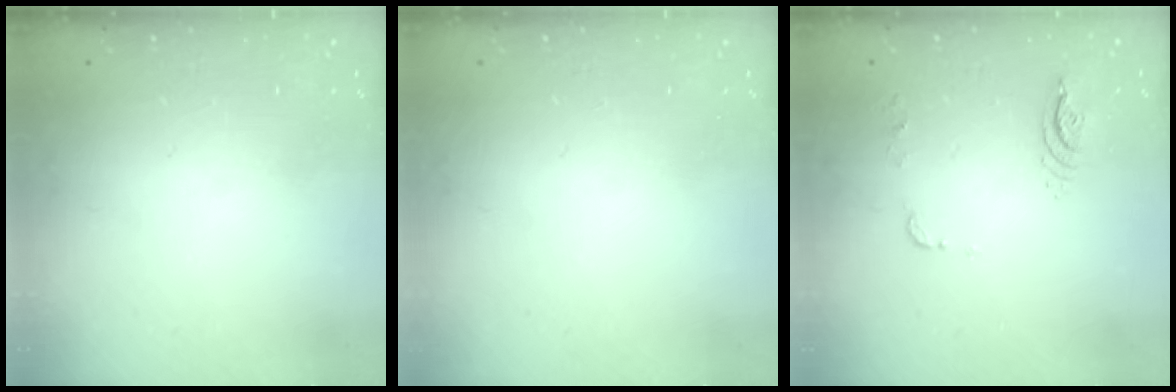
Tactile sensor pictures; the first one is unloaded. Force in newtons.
{"total": 0.0}
{"total": 6.7, "press": 6.7, "slide": 0.5}